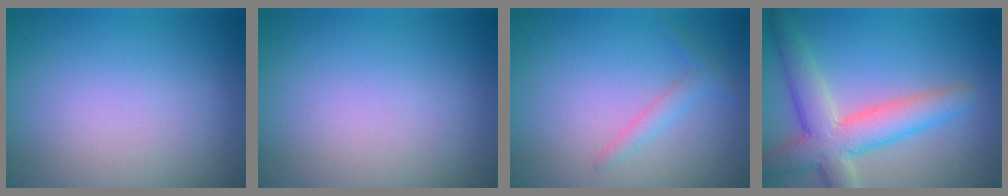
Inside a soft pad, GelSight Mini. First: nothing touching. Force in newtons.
{"total": 0.0}
{"total": 1.5, "press": 1.4, "slide": 0.1}
{"total": 6.4, "press": 6.4, "slide": 0.5}